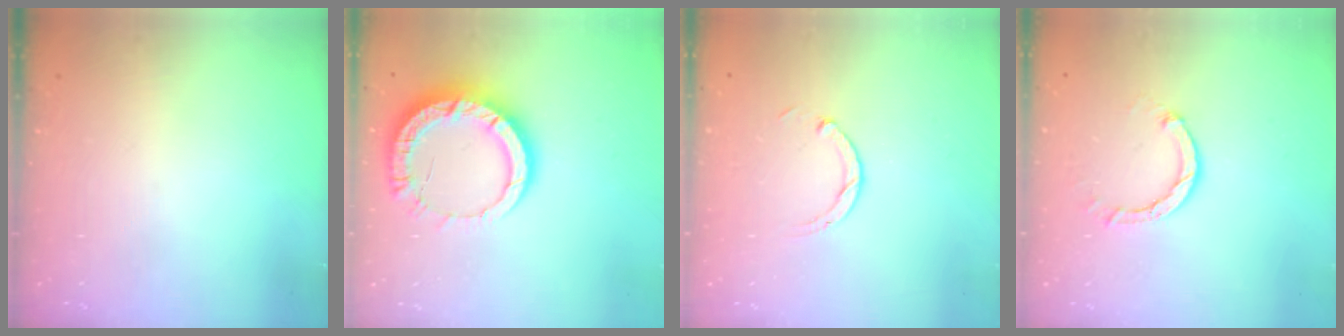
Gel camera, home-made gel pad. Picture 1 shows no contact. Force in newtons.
{"total": 13.5, "press": 13.4, "slide": 1.5}
{"total": 2.9, "press": 2.9, "slide": 0.4}
{"total": 3.0, "press": 3.0, "slide": 0.4}